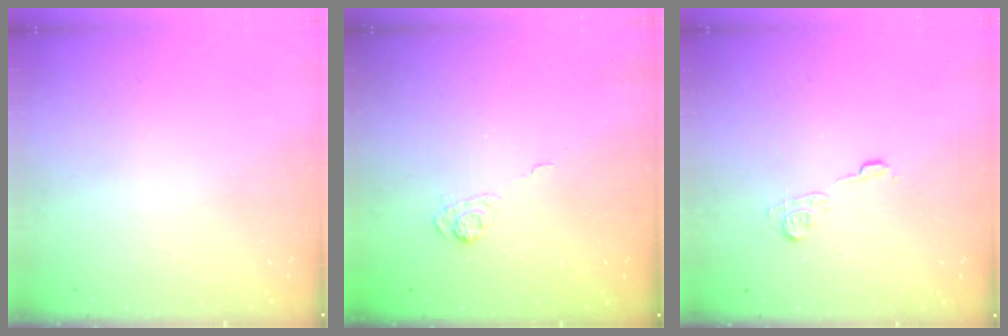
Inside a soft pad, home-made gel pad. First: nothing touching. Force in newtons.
{"total": 3.8, "press": 3.5, "slide": 1.6}
{"total": 7.3, "press": 7.3, "slide": 0.5}